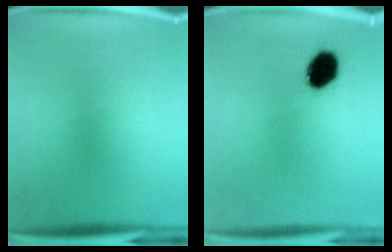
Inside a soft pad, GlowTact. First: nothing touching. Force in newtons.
{"total": 8.0}